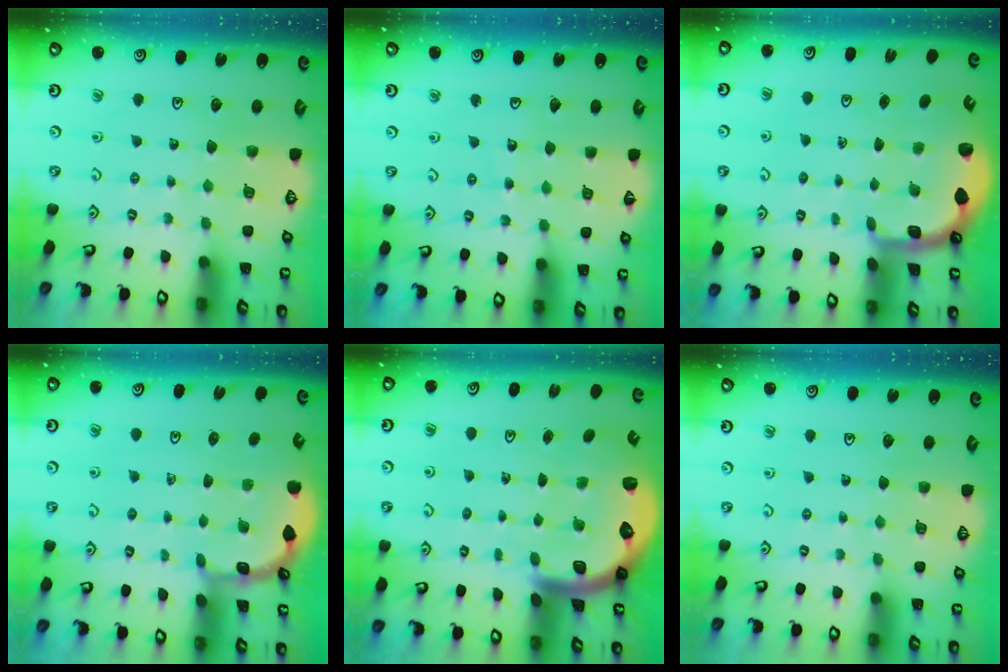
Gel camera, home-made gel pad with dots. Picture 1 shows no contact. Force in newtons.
{"total": 5.1, "press": 5.1, "slide": 0.7}
{"total": 2.3, "press": 2.0, "slide": 1.0}
{"total": 2.1, "press": 2.1, "slide": 0.2}
{"total": 4.6, "press": 4.5, "slide": 1.1}
{"total": 0.0}